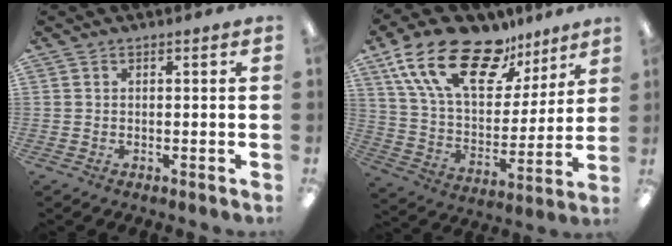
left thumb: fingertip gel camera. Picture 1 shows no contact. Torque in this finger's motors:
{"motor_torque": [0.31, 0.33, 1.51, -1.27, 0.20]}